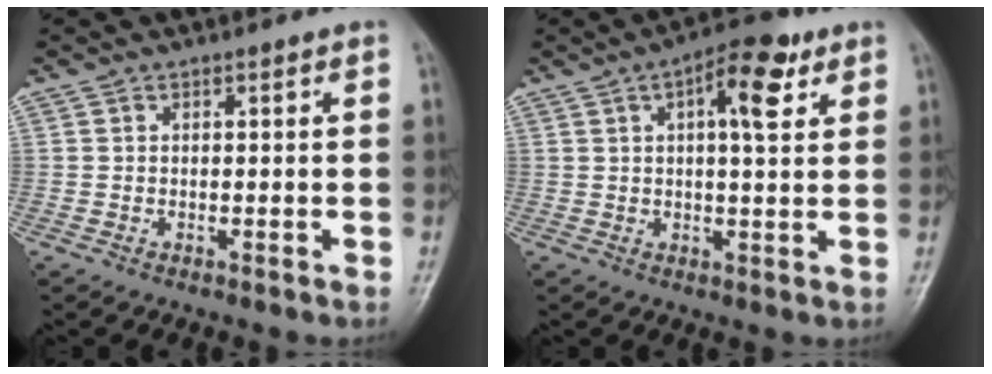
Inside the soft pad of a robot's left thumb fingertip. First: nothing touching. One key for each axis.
{"total": 9.2, "fx": 3.8, "fy": 3.4, "fz": 7.6, "tx": -0.099, "ty": 0.002, "tz": 0.051}